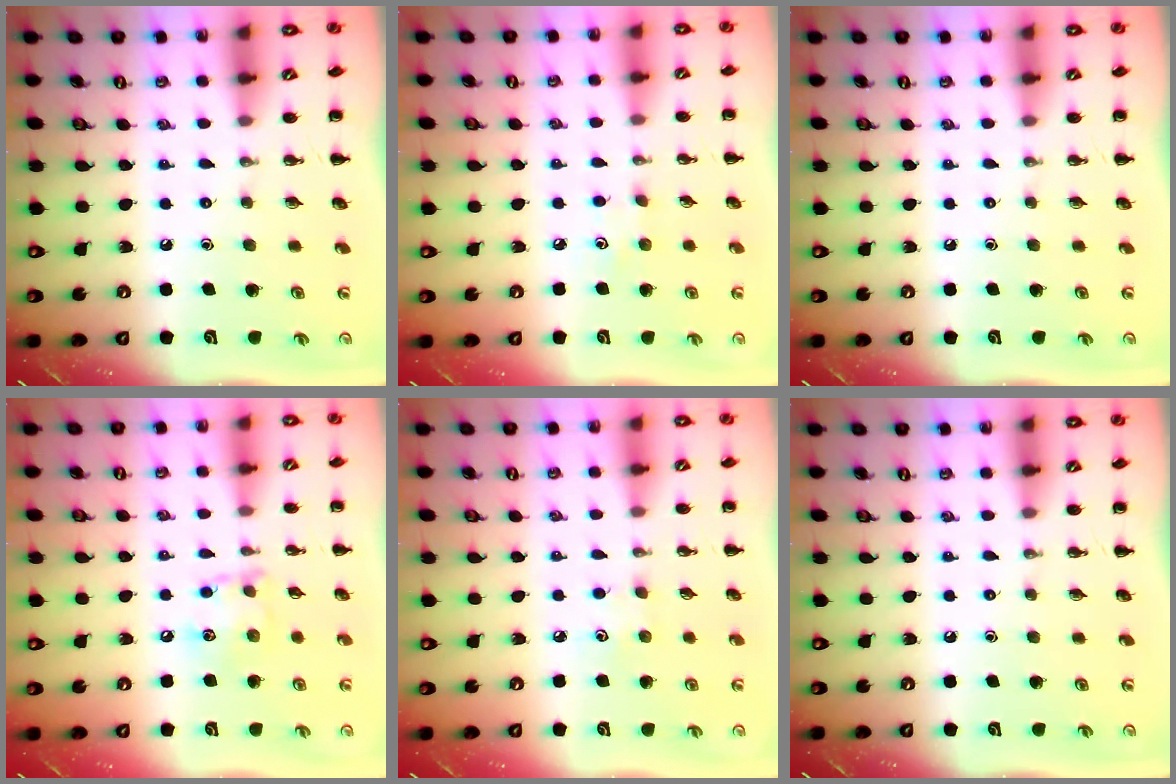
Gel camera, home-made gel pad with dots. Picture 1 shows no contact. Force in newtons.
{"total": 2.9, "press": 2.8, "slide": 0.8}
{"total": 0.0}
{"total": 8.9, "press": 8.9, "slide": 0.4}
{"total": 3.8, "press": 3.7, "slide": 1.0}
{"total": 0.0}